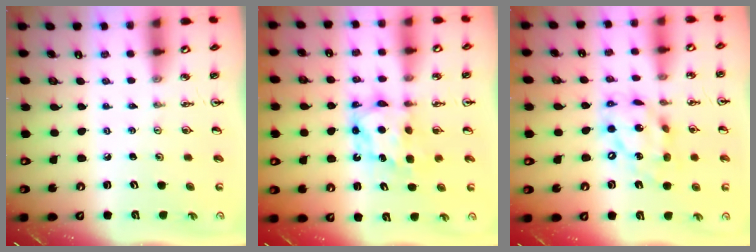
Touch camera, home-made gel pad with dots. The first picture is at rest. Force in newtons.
{"total": 6.7, "press": 6.7, "slide": 0.5}
{"total": 14.7, "press": 14.7, "slide": 1.2}